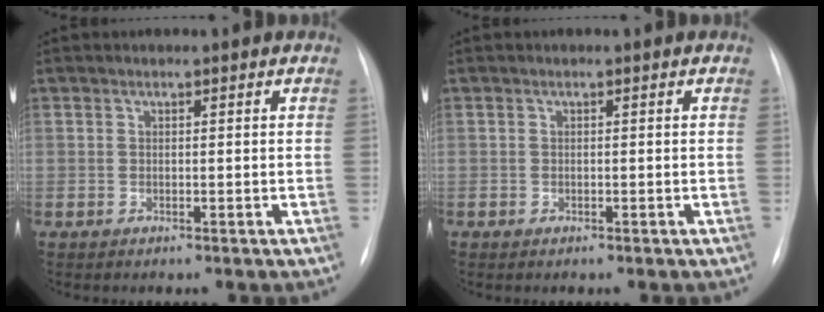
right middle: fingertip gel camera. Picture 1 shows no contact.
{"total": 0.0}